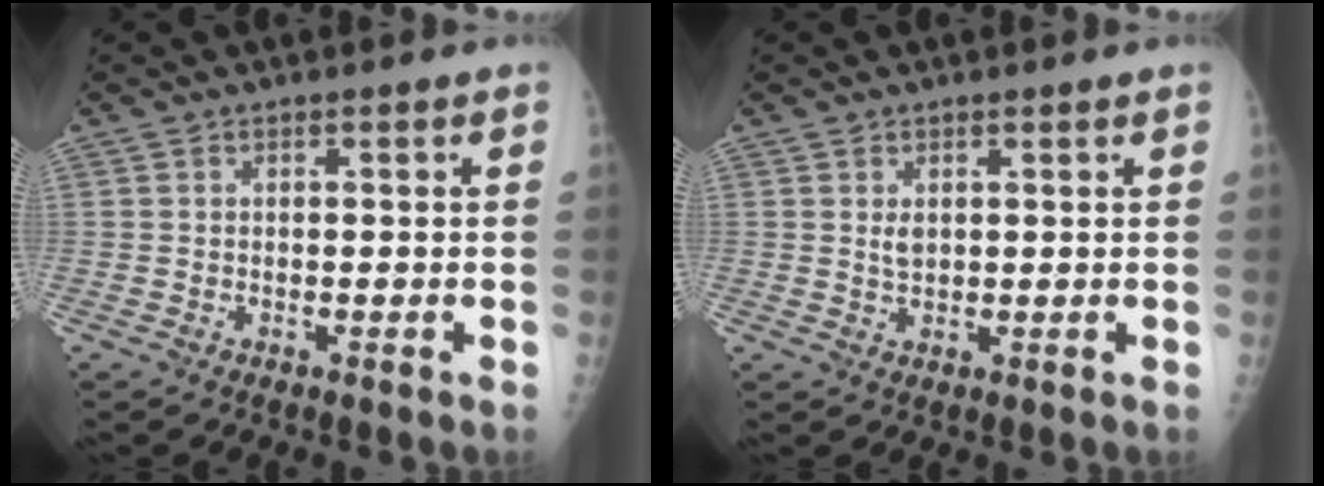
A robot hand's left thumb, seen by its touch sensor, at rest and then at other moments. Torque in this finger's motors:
{"motor_torque": [0.00, 0.16, 0.37, -0.08, 0.00]}